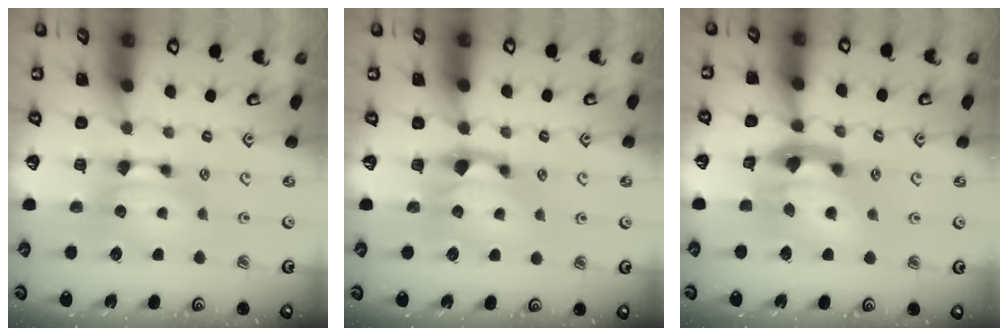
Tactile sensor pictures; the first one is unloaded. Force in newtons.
{"total": 1.1, "press": 0.1, "slide": 1.1}
{"total": 5.4, "press": 5.0, "slide": 1.9}